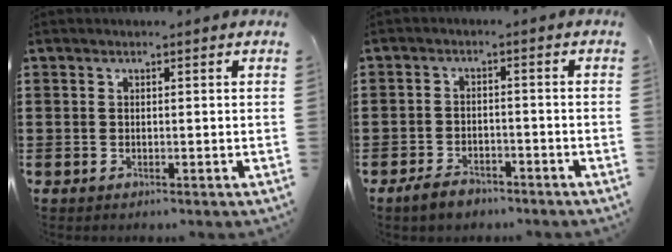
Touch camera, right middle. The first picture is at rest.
{"total": 3.1, "force": [-2.7, 1.2, 1.0], "torque": [-0.026, 0.006, -0.055]}